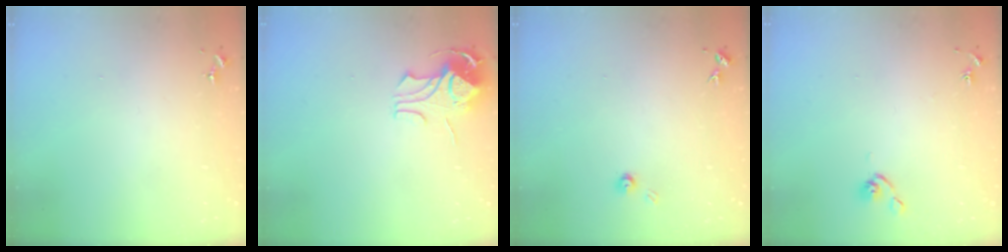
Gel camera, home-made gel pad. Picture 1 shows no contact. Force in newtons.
{"total": 8.9, "press": 8.9, "slide": 0.7}
{"total": 3.5, "press": 3.5, "slide": 0.4}
{"total": 4.9, "press": 4.9, "slide": 0.7}